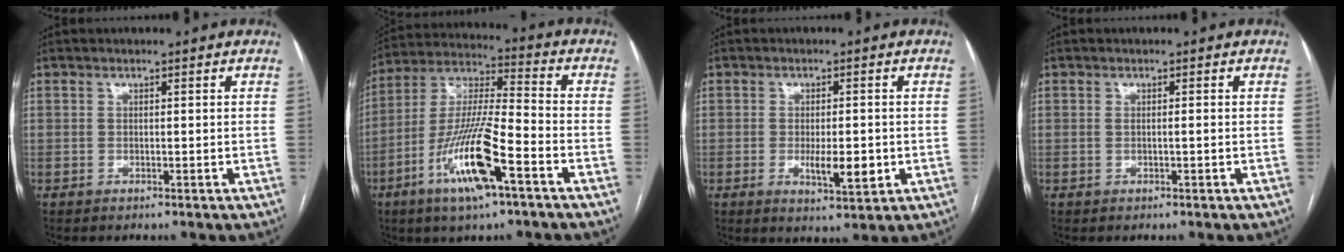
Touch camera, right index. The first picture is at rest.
{"total": 16.0, "force": [-7.3, 2.0, 14.1], "torque": [-0.281, -0.015, -0.132]}
{"total": 5.5, "force": [-1.2, 1.5, 5.2], "torque": [-0.086, -0.008, -0.013]}
{"total": 0.9, "force": [-0.1, 0.1, 0.9], "torque": [-0.017, 0.000, 0.002]}